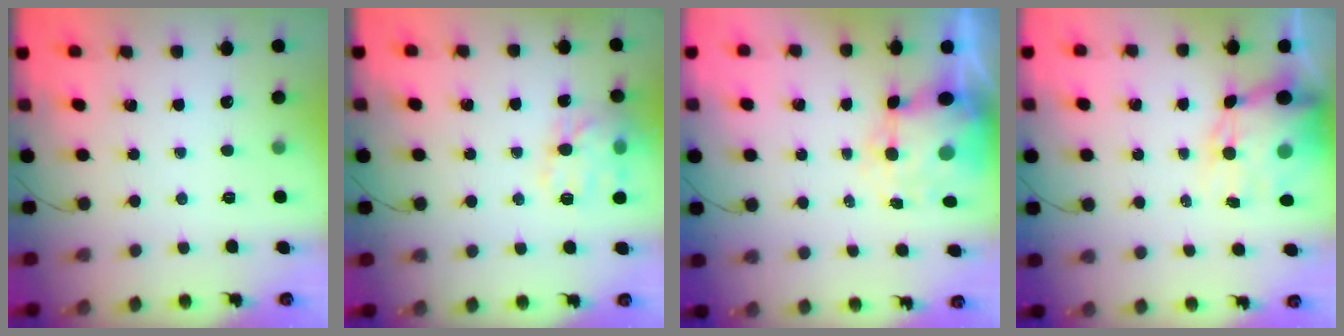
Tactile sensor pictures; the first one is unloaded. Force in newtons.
{"total": 13.6, "press": 13.6, "slide": 0.9}
{"total": 8.7, "press": 8.5, "slide": 2.0}
{"total": 12.5, "press": 12.1, "slide": 3.3}